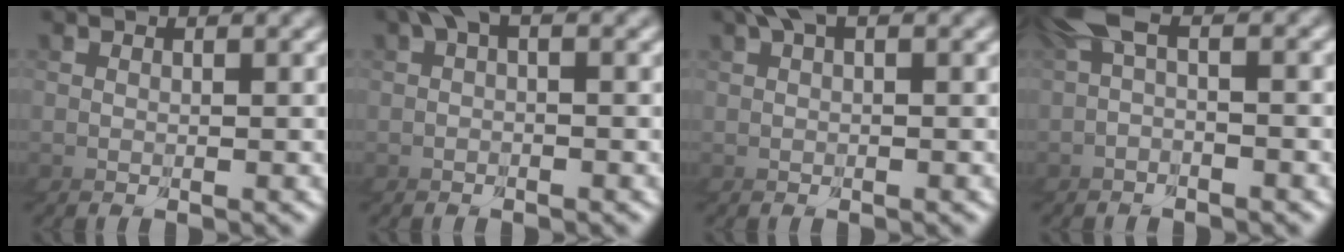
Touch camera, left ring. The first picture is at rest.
{"total": 2.0, "force": [-0.1, 0.6, 1.8], "torque": [-0.057, -0.003, 0.001]}
{"total": 1.6, "force": [0.2, 0.4, 1.5], "torque": [-0.032, 0.005, 0.002]}
{"total": 2.1, "force": [-1.7, -0.3, 1.3], "torque": [-0.065, -0.008, -0.018]}